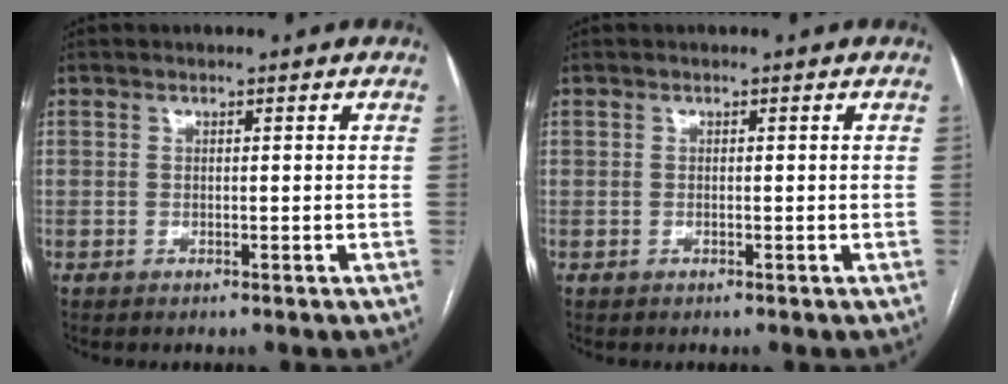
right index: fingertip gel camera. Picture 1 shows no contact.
{"total": 0.0}